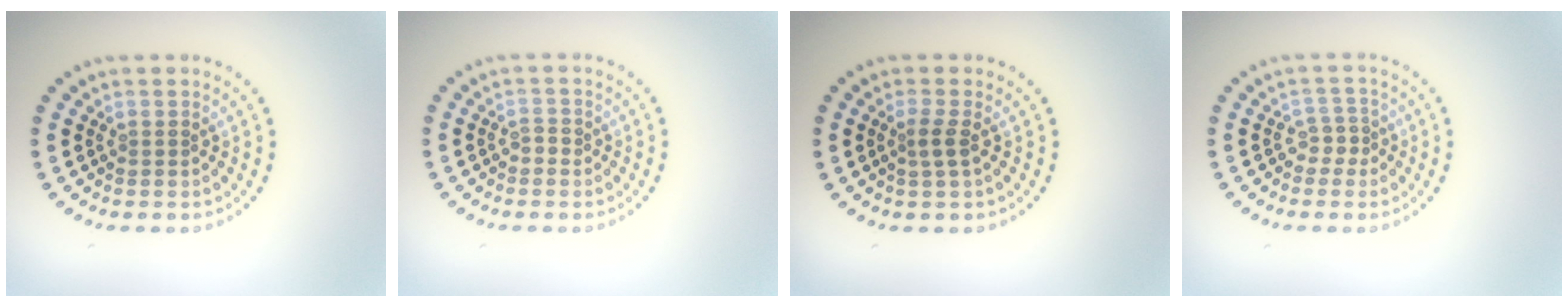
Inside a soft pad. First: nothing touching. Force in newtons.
{"total": 0.9, "press": 0.9, "slide": 0.2}
{"total": 1.4, "press": 1.1, "slide": 0.8}
{"total": 1.6, "press": 1.2, "slide": 1.0}